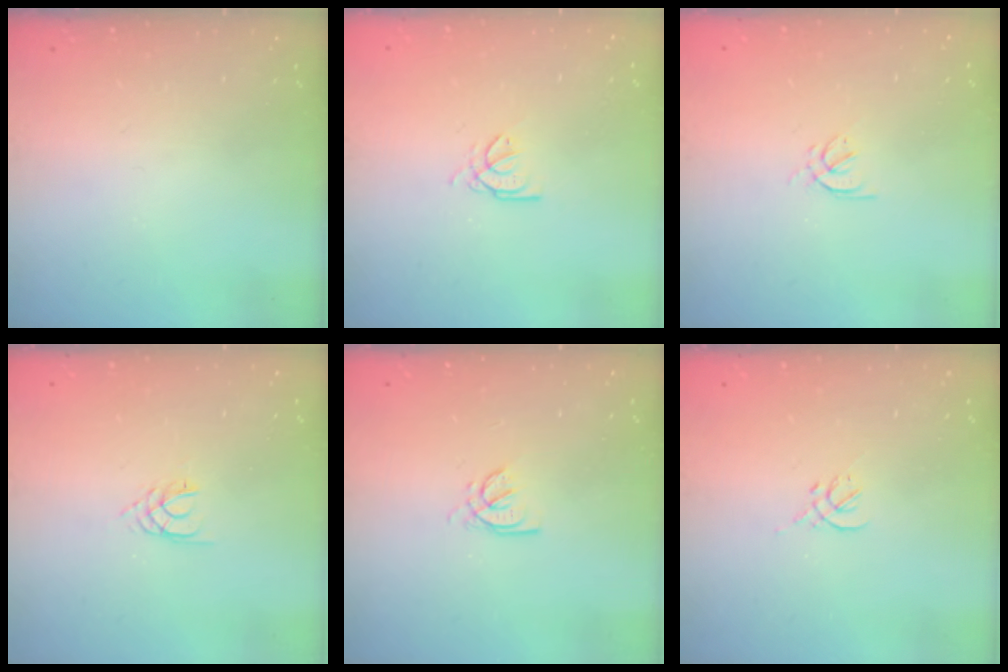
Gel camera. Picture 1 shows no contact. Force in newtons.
{"total": 2.7, "press": 2.7, "slide": 0.4}
{"total": 2.1, "press": 2.0, "slide": 0.6}
{"total": 2.1, "press": 2.1, "slide": 0.3}
{"total": 1.6, "press": 1.6, "slide": 0.3}
{"total": 0.0}